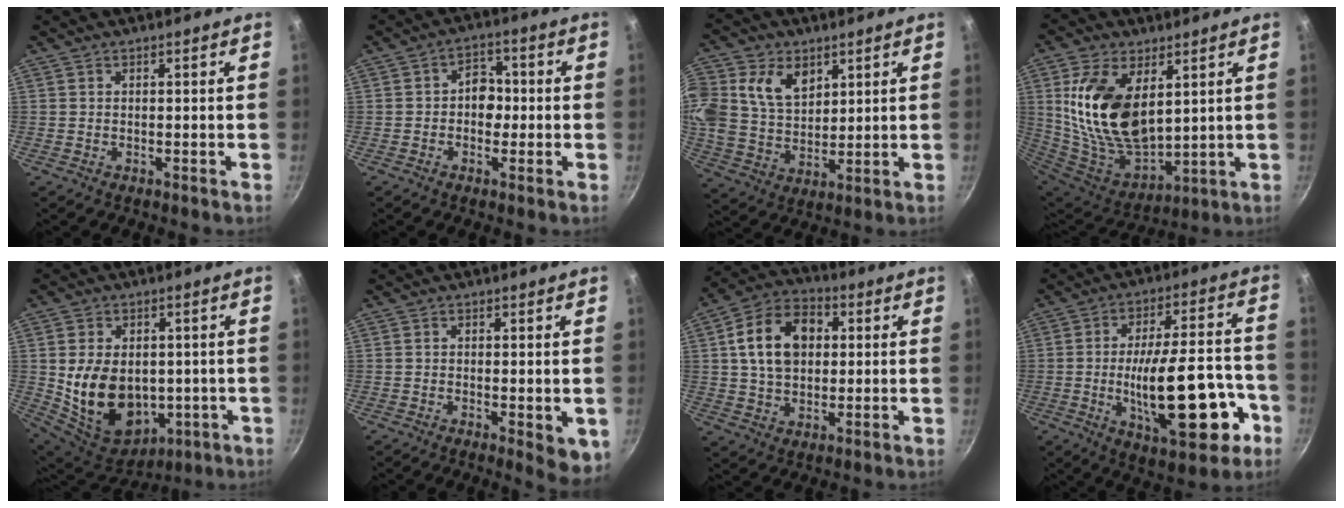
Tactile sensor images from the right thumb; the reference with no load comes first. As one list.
[{"total": 5.4, "force": [-0.4, 4.3, 3.3], "torque": [-0.010, 0.011, -0.015]}, {"total": 15.0, "force": [5.6, 11.0, 8.5], "torque": [-0.166, -0.007, 0.108]}, {"total": 19.8, "force": [5.4, 11.4, 15.3], "torque": [-0.273, -0.042, 0.118]}, {"total": 16.9, "force": [-0.5, 12.3, 11.5], "torque": [-0.180, -0.016, 0.019]}, {"total": 5.7, "force": [-1.1, 2.0, 5.2], "torque": [-0.060, -0.010, -0.013]}, {"total": 14.1, "force": [2.6, 10.1, 9.6], "torque": [-0.137, 0.017, 0.034]}, {"total": 22.2, "force": [-6.6, 8.7, 19.3], "torque": [-0.262, 0.032, -0.083]}]